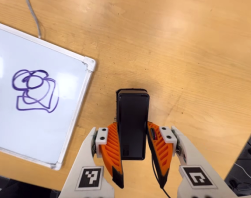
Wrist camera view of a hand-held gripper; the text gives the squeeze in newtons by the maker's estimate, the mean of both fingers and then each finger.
{"total": 5.3, "left": 3.4, "right": 7.1}